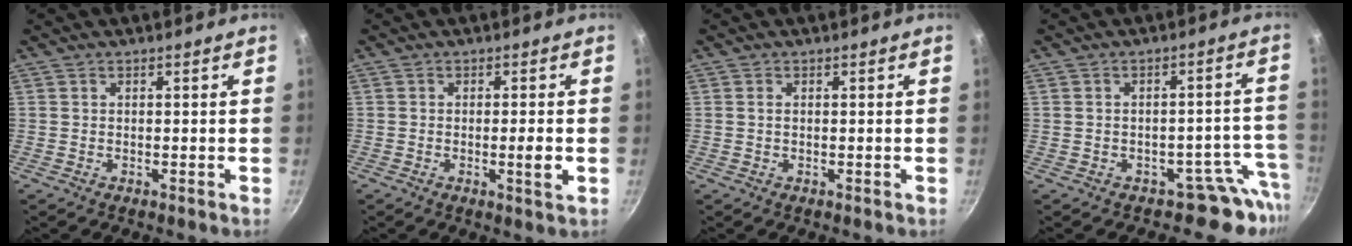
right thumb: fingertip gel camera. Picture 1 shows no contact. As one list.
[{"total": 3.3, "force": [-0.7, 0.3, 3.2], "torque": [-0.051, 0.003, -0.009]}, {"total": 0.7, "force": [0.1, 0.4, 0.5], "torque": [-0.010, 0.002, 0.001]}, {"total": 6.5, "force": [-4.4, 4.6, 1.5], "torque": [0.061, 0.060, -0.054]}]